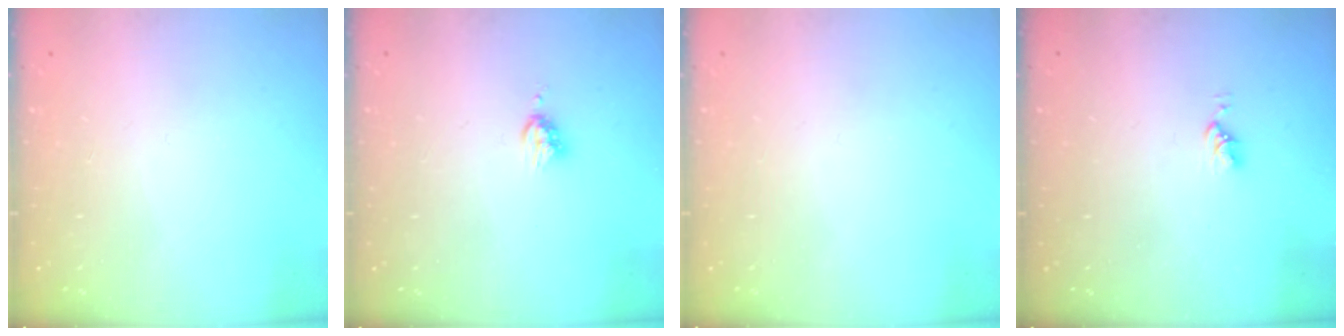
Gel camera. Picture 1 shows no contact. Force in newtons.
{"total": 4.2, "press": 4.2, "slide": 0.6}
{"total": 0.0}
{"total": 3.0, "press": 3.0, "slide": 0.4}